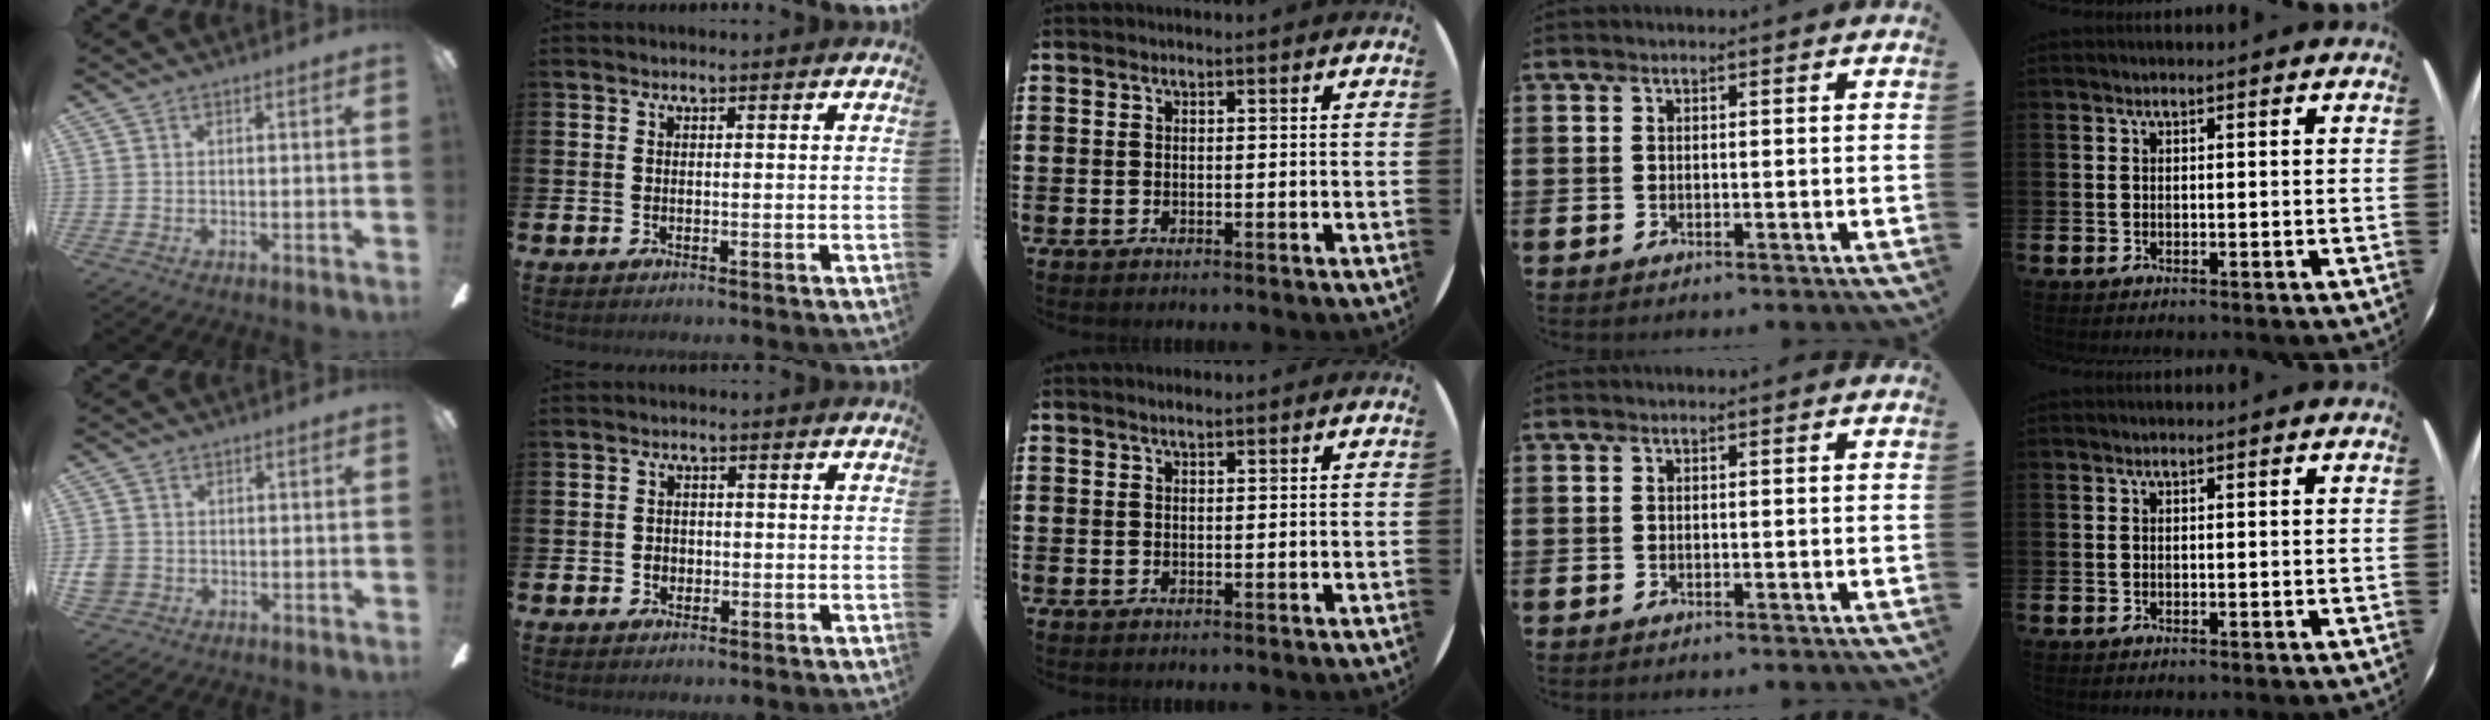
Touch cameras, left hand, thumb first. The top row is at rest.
{"thumb": {"total": 3.6, "force": [-0.3, 3.4, 1.2], "torque": [-0.030, 0.006, -0.005]}, "index": {"total": 1.4, "force": [-0.3, 1.3, 0.5], "torque": [-0.007, 0.006, -0.009]}, "middle": {"total": 0.9, "force": [0.7, 0.1, 0.4], "torque": [-0.008, 0.002, 0.013]}}